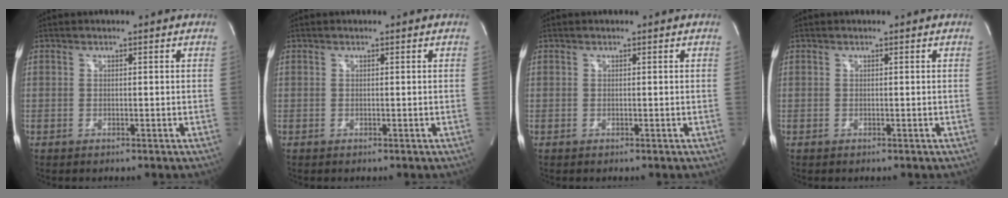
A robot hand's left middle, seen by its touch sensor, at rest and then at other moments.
{"total": 0.0}
{"total": 0.0}
{"total": 0.0}